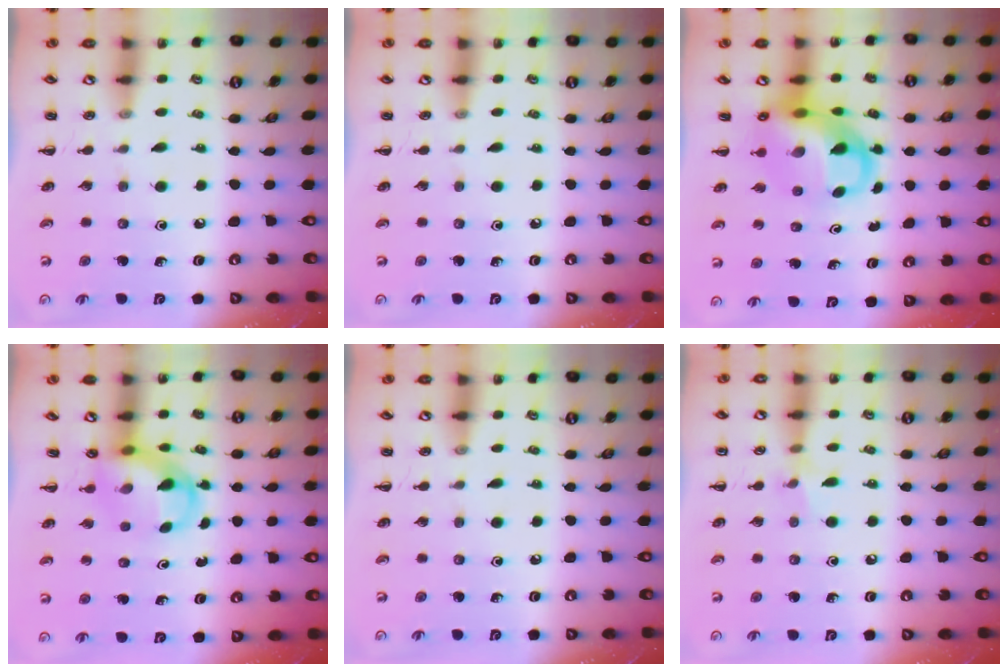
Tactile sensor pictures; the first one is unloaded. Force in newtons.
{"total": 0.0}
{"total": 8.6, "press": 8.3, "slide": 2.3}
{"total": 4.6, "press": 4.6, "slide": 0.1}
{"total": 0.0}
{"total": 5.2, "press": 4.9, "slide": 1.6}